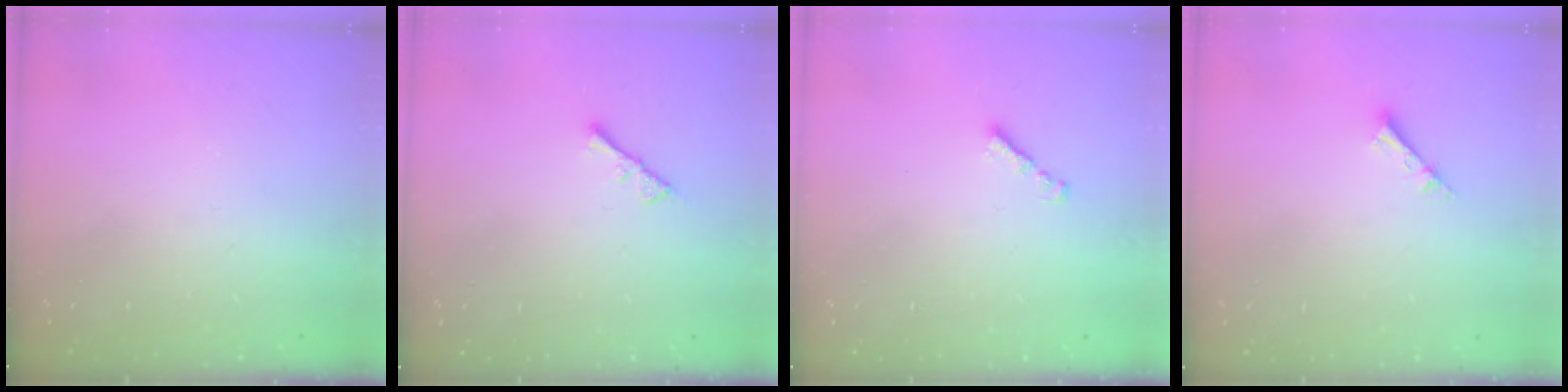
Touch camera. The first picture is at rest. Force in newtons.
{"total": 2.3, "press": 2.2, "slide": 0.4}
{"total": 1.0, "press": 0.8, "slide": 0.5}
{"total": 2.3, "press": 2.3, "slide": 0.1}